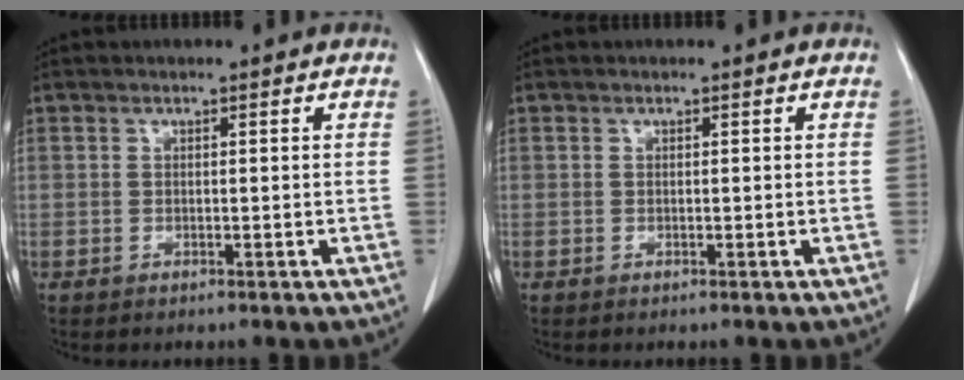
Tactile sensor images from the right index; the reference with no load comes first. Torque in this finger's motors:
{"motor_torque": [0.00, 0.00, 0.00, 0.00]}